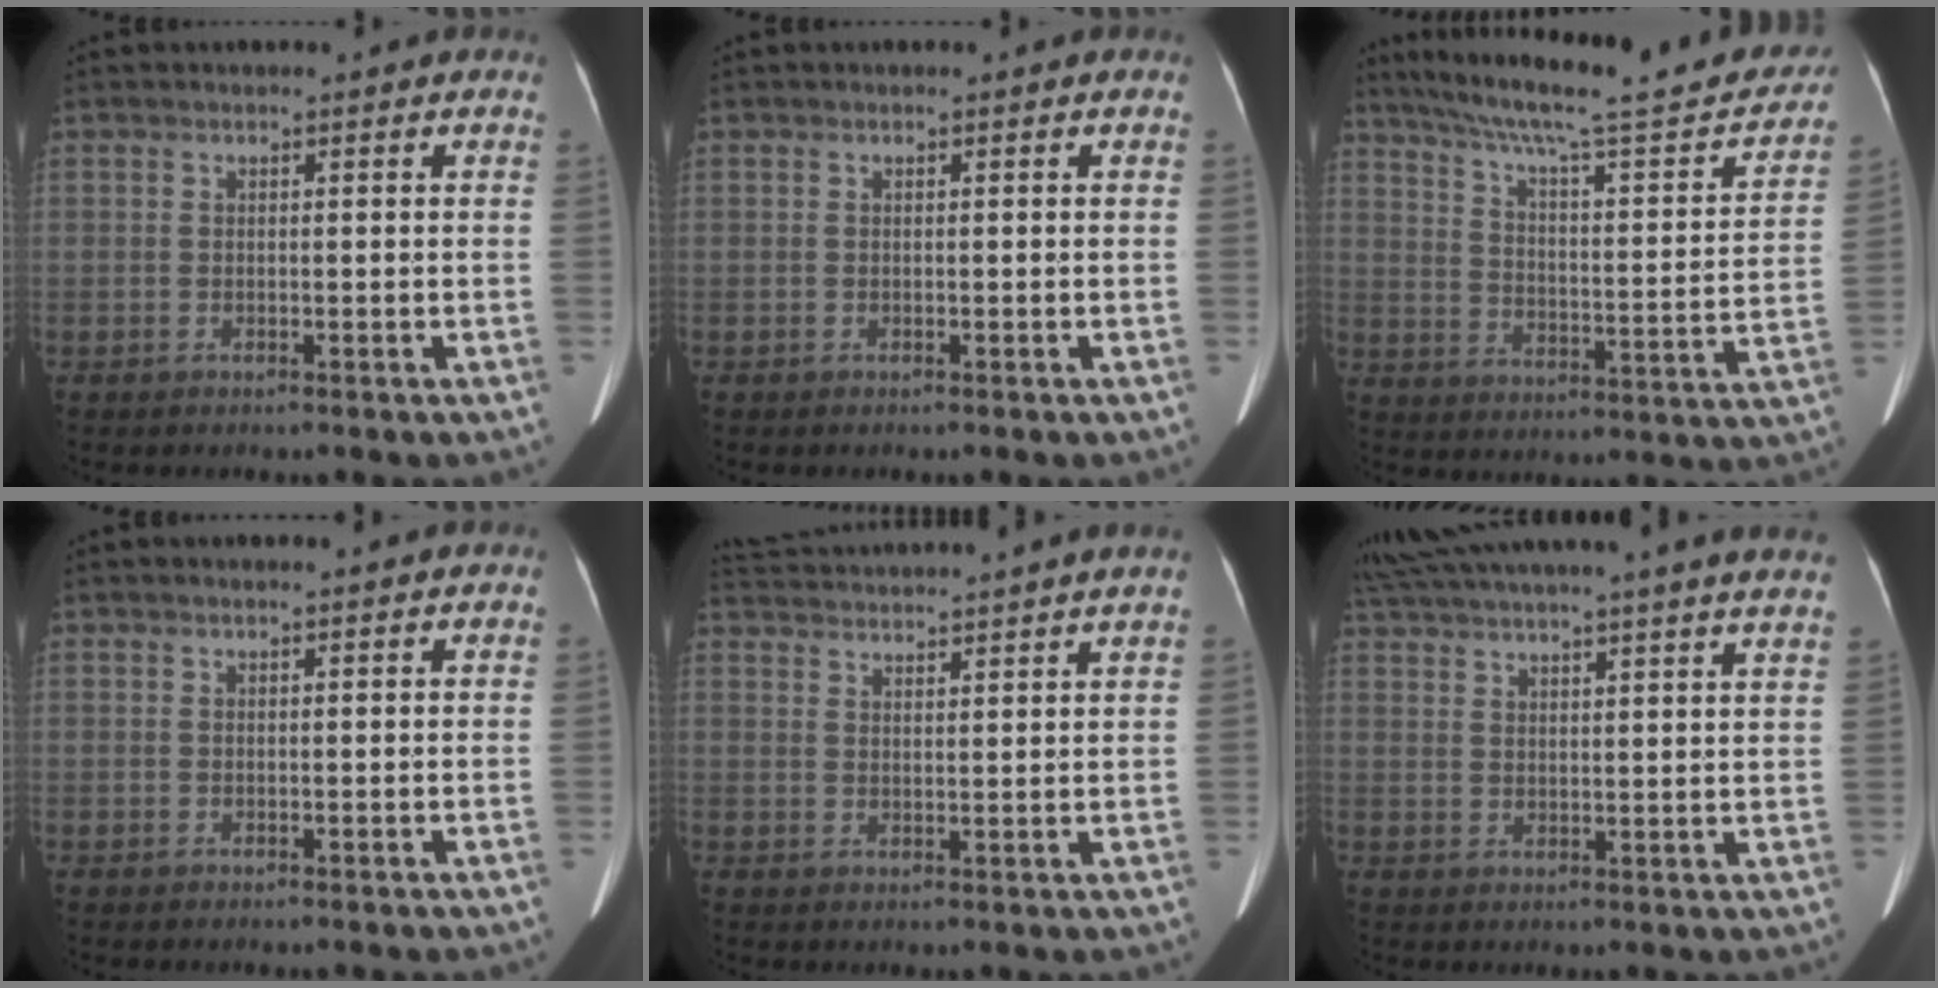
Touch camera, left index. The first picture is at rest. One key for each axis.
{"total": 0.0}
{"total": 27.4, "fx": 23.5, "fy": 3.1, "fz": 13.7, "tx": -0.211, "ty": -0.022, "tz": 0.312}
{"total": 2.2, "fx": 2.0, "fy": -0.1, "fz": 1.0, "tx": -0.013, "ty": 0.015, "tz": 0.025}
{"total": 15.4, "fx": 14.5, "fy": -1.1, "fz": 5.0, "tx": -0.105, "ty": 0.008, "tz": 0.209}
{"total": 29.4, "fx": 26.3, "fy": 0.9, "fz": 13.2, "tx": -0.236, "ty": -0.013, "tz": 0.344}